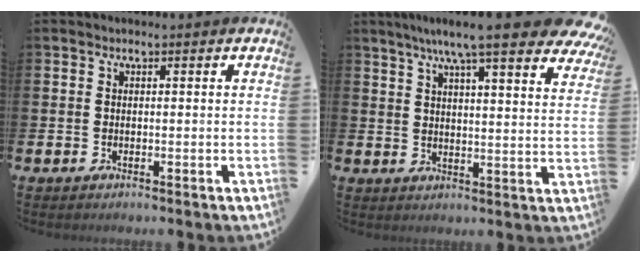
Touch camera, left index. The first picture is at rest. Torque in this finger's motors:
{"motor_torque": [2.14, 0.00, 1.05, 0.17]}